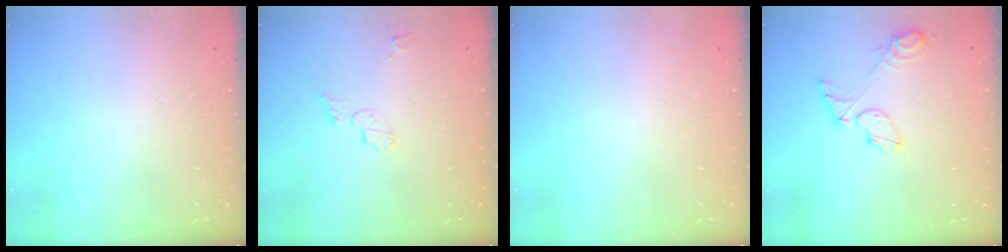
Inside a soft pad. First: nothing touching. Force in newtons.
{"total": 4.8, "press": 4.8, "slide": 0.5}
{"total": 9.6, "press": 2.1, "slide": 9.4}
{"total": 7.9, "press": 7.9, "slide": 0.4}